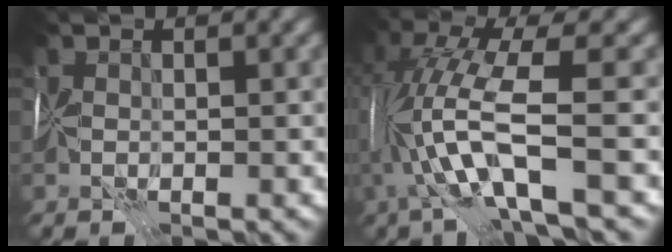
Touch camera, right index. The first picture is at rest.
{"total": 9.0, "force": [-0.8, 1.9, 8.8], "torque": [-0.170, 0.015, -0.016]}